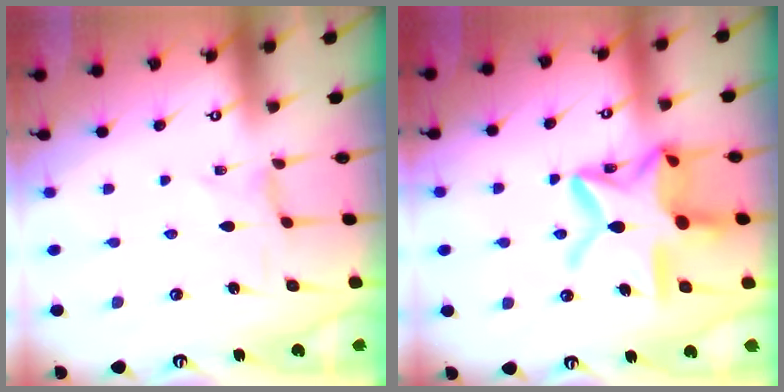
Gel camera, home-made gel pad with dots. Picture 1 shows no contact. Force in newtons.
{"total": 19.9, "press": 19.8, "slide": 1.6}